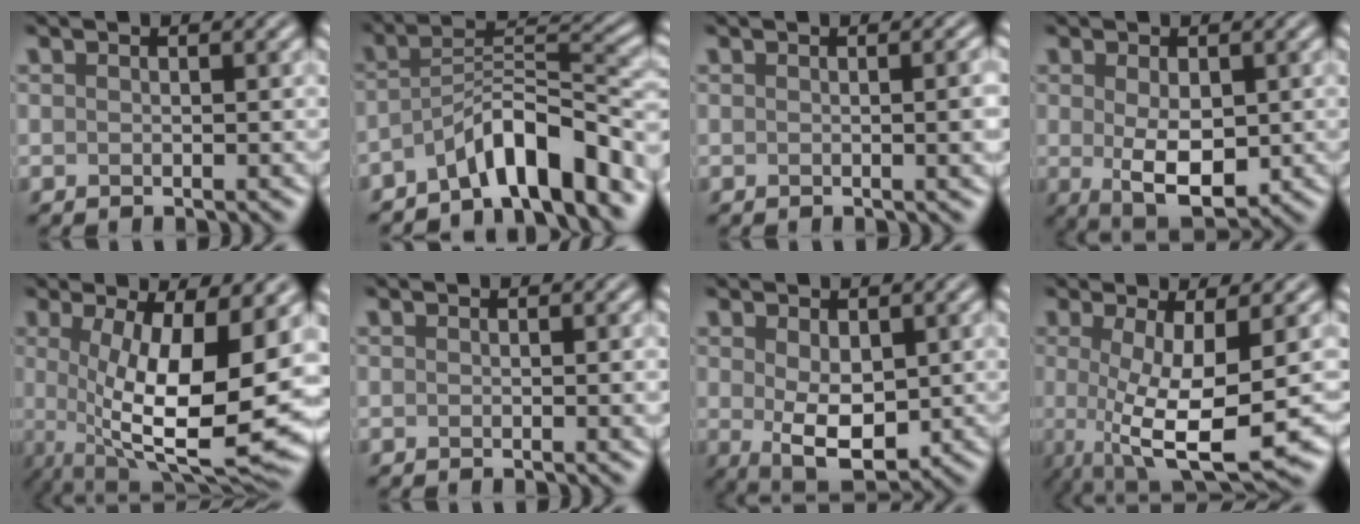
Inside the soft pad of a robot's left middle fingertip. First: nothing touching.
{"total": 7.6, "force": [-5.2, 1.8, 5.2], "torque": [-0.075, 0.014, -0.092]}
{"total": 2.8, "force": [0.0, 0.9, 2.6], "torque": [-0.024, 0.004, -0.004]}
{"total": 5.0, "force": [-0.3, 2.5, 4.3], "torque": [-0.078, -0.008, 0.002]}
{"total": 12.4, "force": [-0.3, 3.7, 11.9], "torque": [-0.187, -0.018, -0.003]}
{"total": 0.6, "force": [0.0, 0.1, 0.6], "torque": [-0.006, 0.000, 0.000]}
{"total": 5.6, "force": [-0.1, 3.0, 4.7], "torque": [-0.090, -0.008, 0.007]}
{"total": 8.4, "force": [-1.3, 2.3, 8.0], "torque": [-0.142, -0.023, -0.020]}